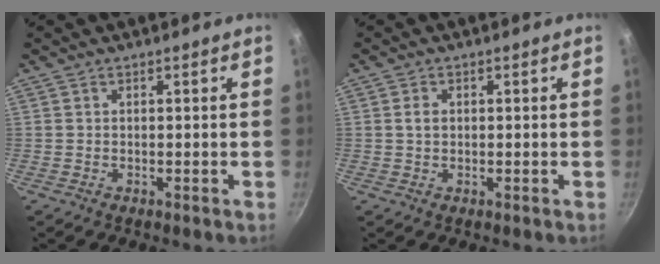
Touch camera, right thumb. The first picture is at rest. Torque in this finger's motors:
{"motor_torque": [-0.40, 0.56, 0.58, 0.18, 0.01]}